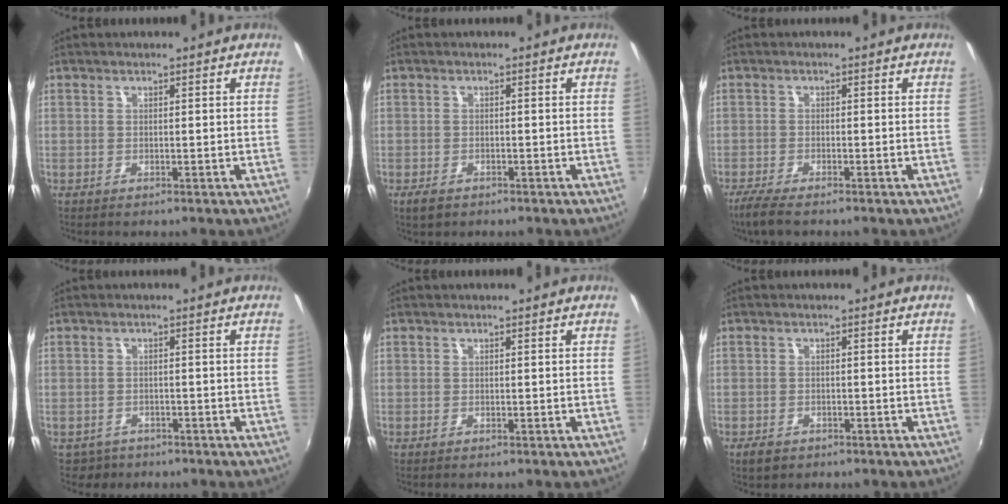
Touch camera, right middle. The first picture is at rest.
{"total": 2.7, "force": [-1.8, 1.5, 1.4], "torque": [-0.032, -0.007, -0.031]}
{"total": 4.6, "force": [-3.7, 0.7, 2.7], "torque": [-0.073, -0.018, -0.071]}
{"total": 3.1, "force": [-2.0, 2.4, 0.3], "torque": [-0.016, -0.003, -0.030]}
{"total": 0.0}
{"total": 2.8, "force": [-1.9, 1.7, 1.2], "torque": [-0.031, -0.005, -0.032]}